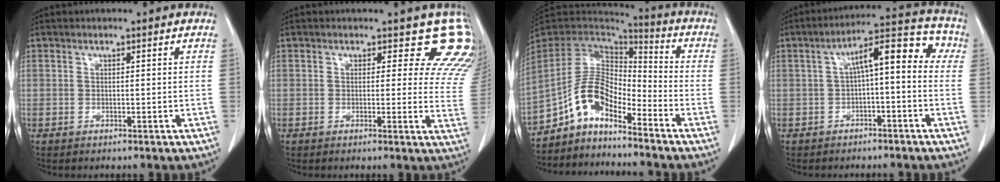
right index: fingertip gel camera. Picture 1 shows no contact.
{"total": 9.4, "force": [7.6, 4.7, 3.0], "torque": [0.008, -0.017, 0.042]}
{"total": 10.4, "force": [-7.3, 3.9, 6.2], "torque": [-0.120, 0.034, -0.137]}
{"total": 9.7, "force": [0.6, 3.0, 9.2], "torque": [-0.134, 0.051, 0.006]}